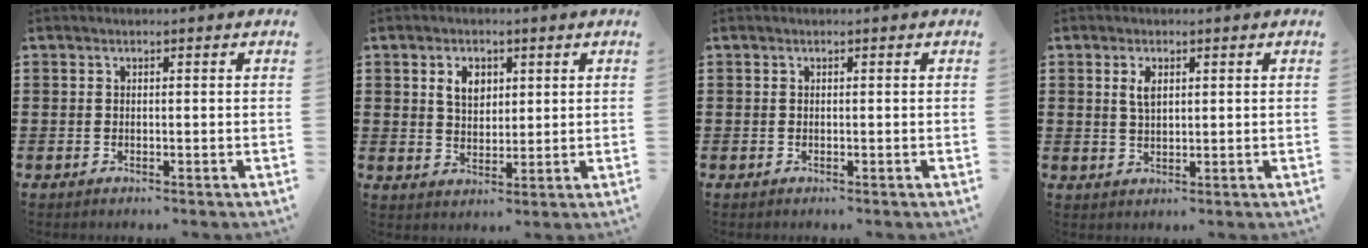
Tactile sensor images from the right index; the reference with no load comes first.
{"total": 4.1, "force": [1.7, 2.8, 2.5], "torque": [-0.060, 0.012, 0.028]}
{"total": 0.0}
{"total": 2.8, "force": [1.1, 1.2, 2.2], "torque": [-0.049, 0.004, 0.018]}